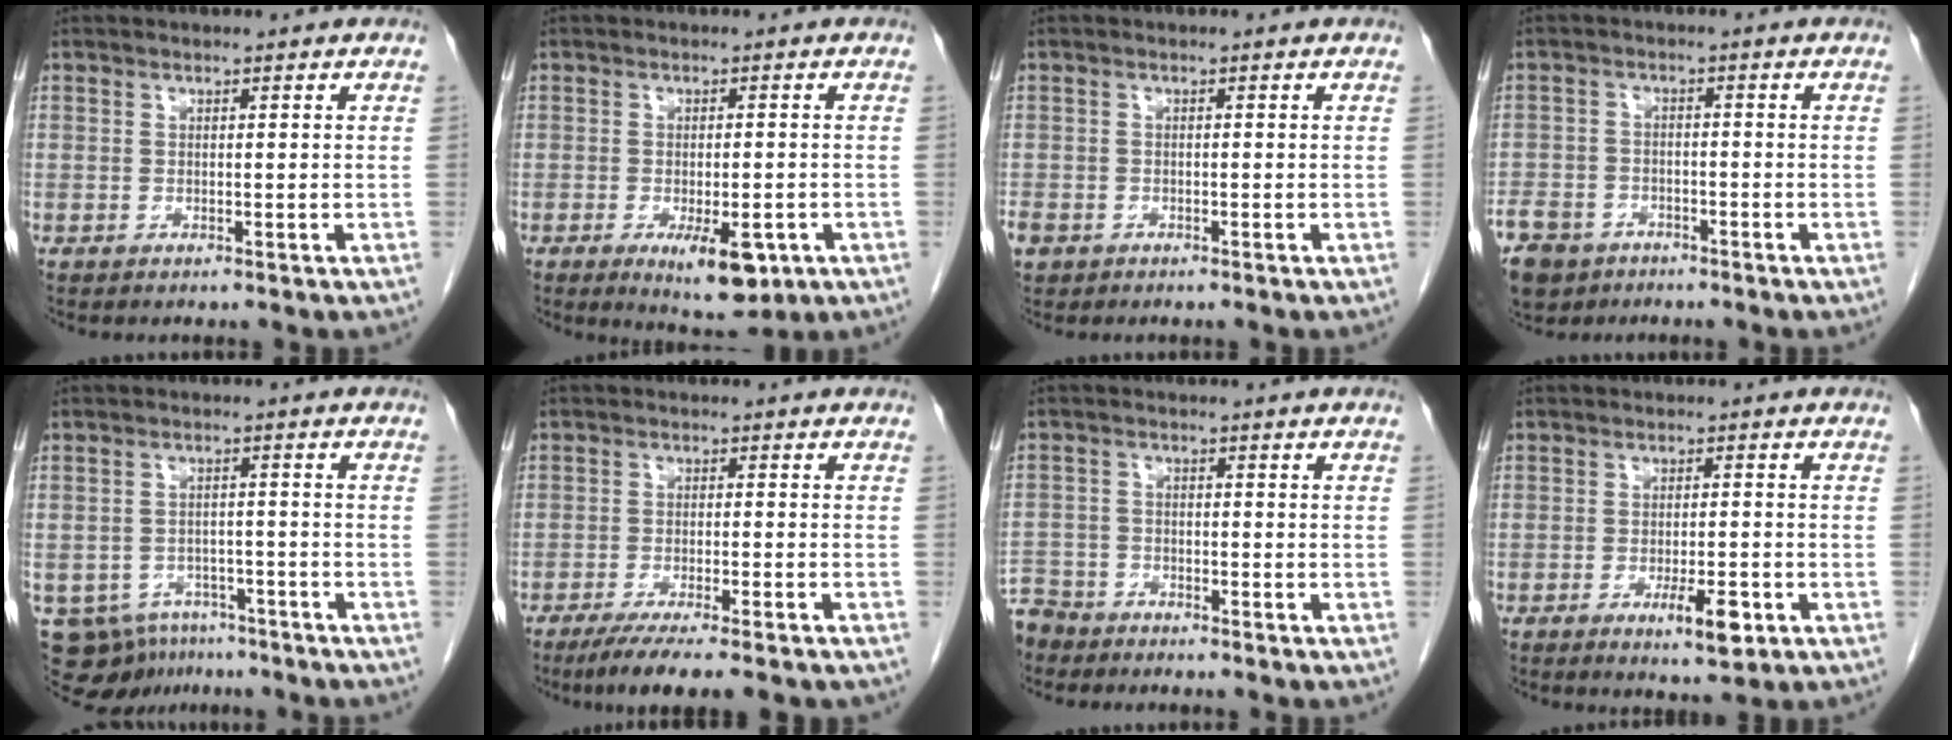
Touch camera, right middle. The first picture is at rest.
{"total": 7.6, "force": [-3.3, 2.7, 6.3], "torque": [-0.092, -0.011, -0.036]}
{"total": 3.8, "force": [-2.5, 2.6, 1.2], "torque": [-0.030, -0.002, -0.045]}
{"total": 11.0, "force": [-7.5, 7.3, 3.5], "torque": [-0.104, -0.005, -0.121]}
{"total": 9.2, "force": [-6.9, 5.7, 2.2], "torque": [-0.032, 0.007, -0.094]}
{"total": 9.7, "force": [-7.7, 0.8, 5.8], "torque": [-0.077, -0.018, -0.115]}
{"total": 7.1, "force": [-6.3, 3.3, 0.6], "torque": [-0.023, -0.009, -0.118]}
{"total": 5.1, "force": [-2.3, 1.2, 4.4], "torque": [-0.069, -0.004, -0.029]}